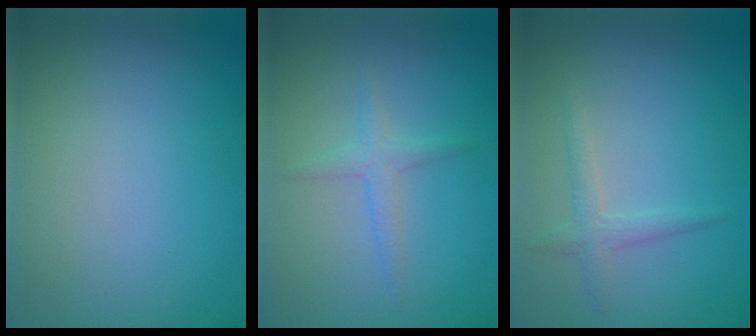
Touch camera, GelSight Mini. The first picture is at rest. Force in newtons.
{"total": 1.6, "press": 1.6, "slide": 0.0}
{"total": 1.6, "press": 1.6, "slide": 0.0}